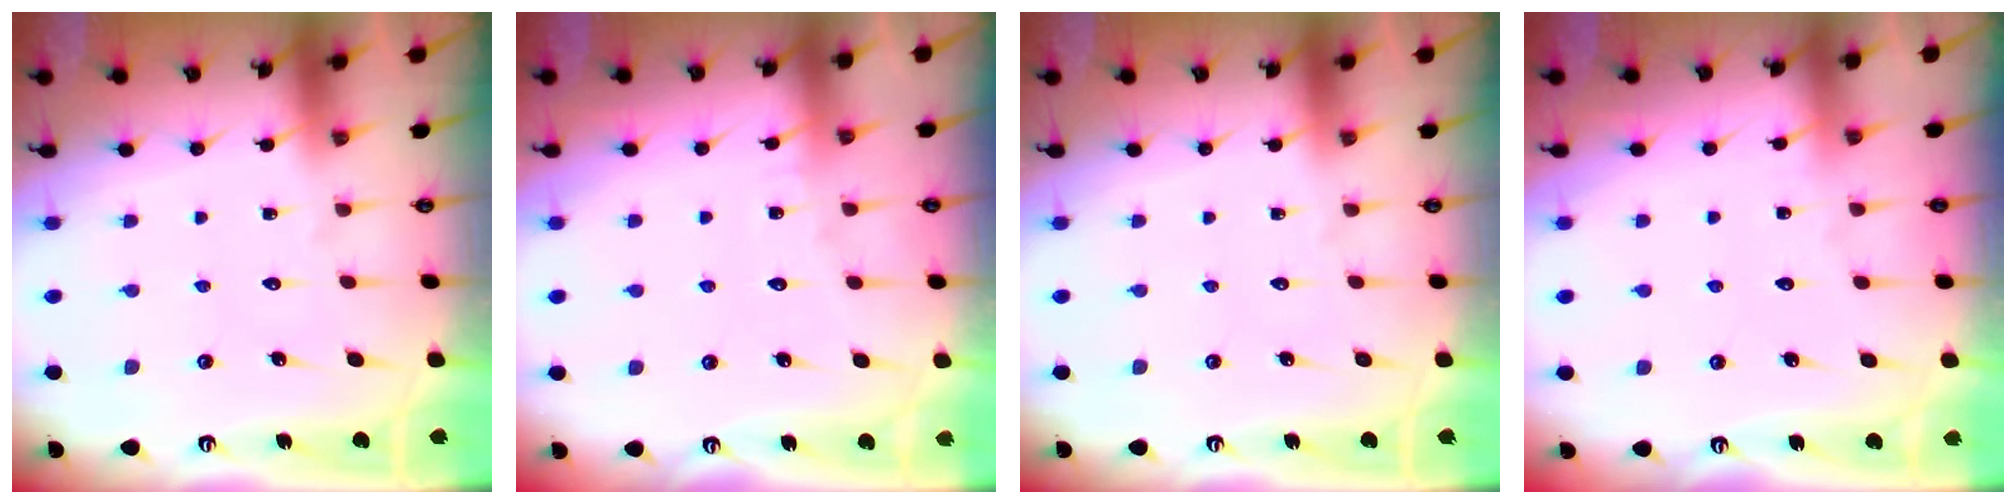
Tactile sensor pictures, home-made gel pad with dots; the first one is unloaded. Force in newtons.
{"total": 3.7, "press": 3.7, "slide": 0.5}
{"total": 0.0}
{"total": 2.5, "press": 2.5, "slide": 0.3}